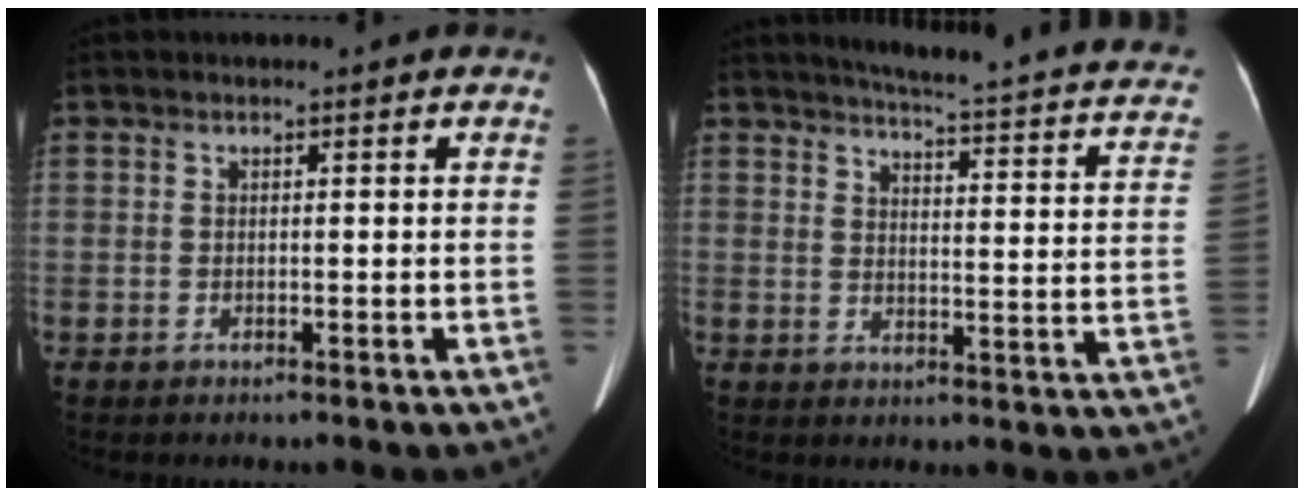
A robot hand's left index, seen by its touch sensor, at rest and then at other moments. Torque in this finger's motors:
{"motor_torque": [0.22, -1.07, 0.02, 0.04]}